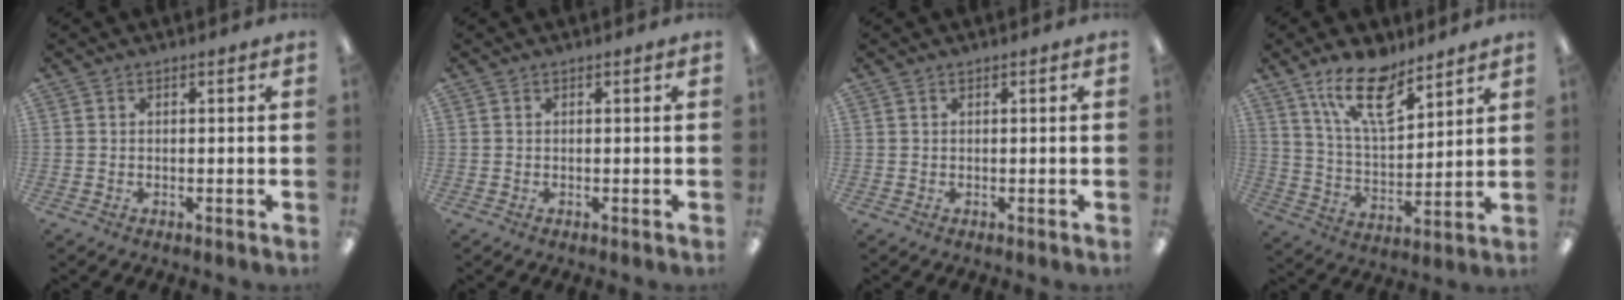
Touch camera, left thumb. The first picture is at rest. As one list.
[{"total": 0.0}, {"total": 0.0}, {"total": 15.2, "force": [10.5, 5.9, 9.4], "torque": [-0.164, -0.045, 0.183]}]